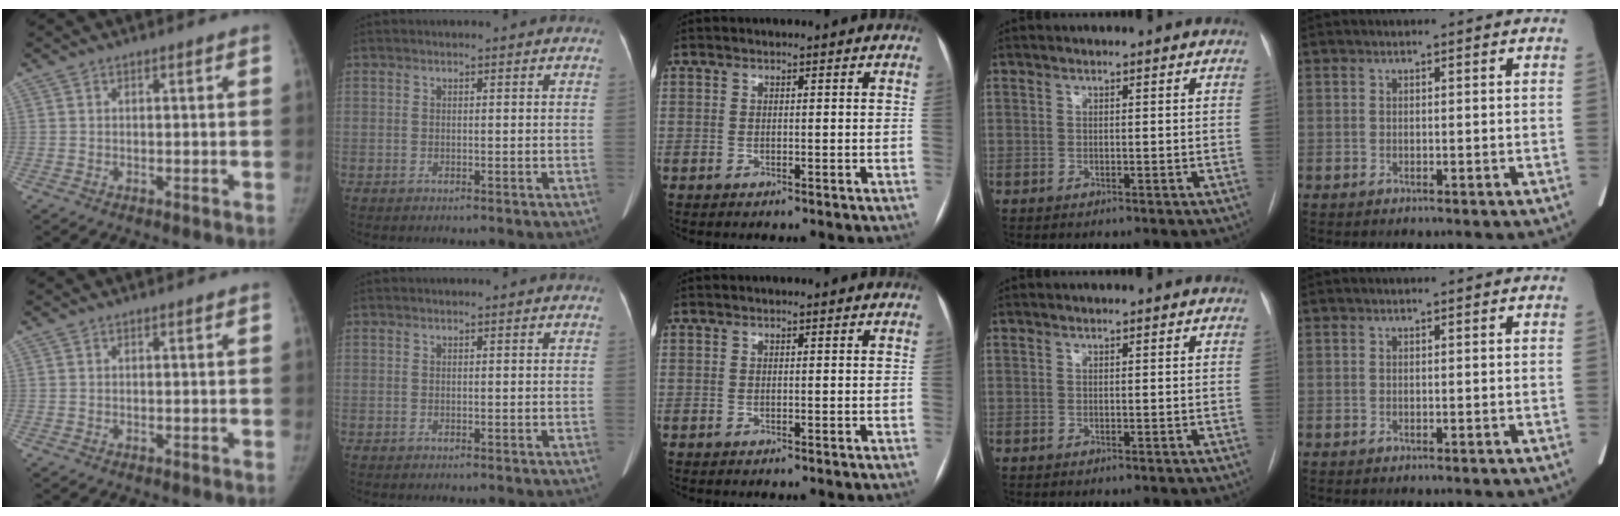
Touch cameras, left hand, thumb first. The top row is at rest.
{}